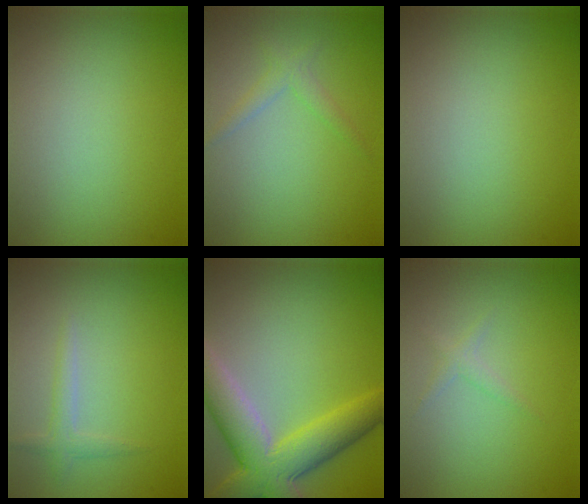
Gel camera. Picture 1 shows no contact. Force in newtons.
{"total": 1.5, "press": 1.5, "slide": 0.1}
{"total": 0.0}
{"total": 1.4, "press": 1.4, "slide": 0.0}
{"total": 7.9, "press": 7.9, "slide": 0.4}
{"total": 0.9, "press": 0.9, "slide": 0.0}